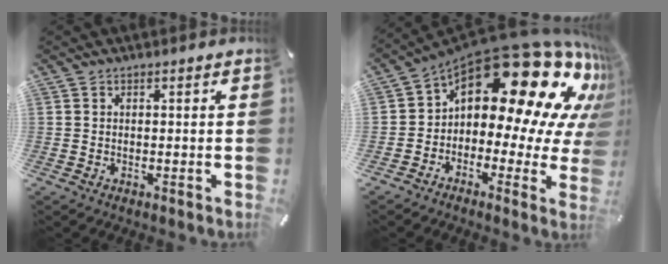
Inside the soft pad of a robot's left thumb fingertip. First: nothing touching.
{"total": 24.1, "force": [12.6, 11.8, 16.9], "torque": [-0.268, -0.100, 0.212]}